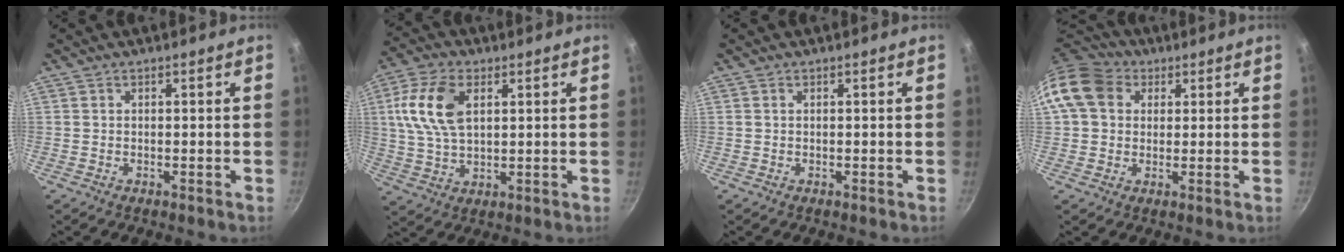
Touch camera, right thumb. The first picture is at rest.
{"total": 12.2, "force": [3.3, 7.0, 9.4], "torque": [-0.178, 0.004, 0.060]}
{"total": 0.0}
{"total": 11.5, "force": [3.5, 9.3, 5.9], "torque": [-0.093, 0.015, 0.047]}